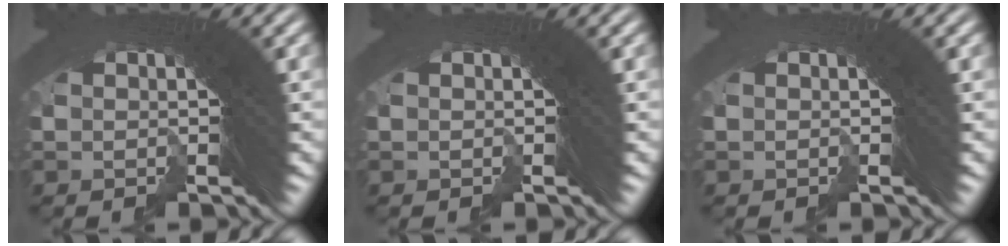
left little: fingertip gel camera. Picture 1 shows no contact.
{"total": 0.0}
{"total": 0.8, "force": [-0.3, -0.4, -0.6], "torque": [0.009, -0.002, -0.004]}